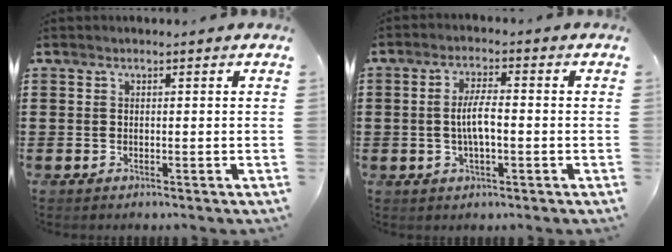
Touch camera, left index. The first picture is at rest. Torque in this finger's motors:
{"motor_torque": [1.04, 0.09, 0.53, 0.11]}